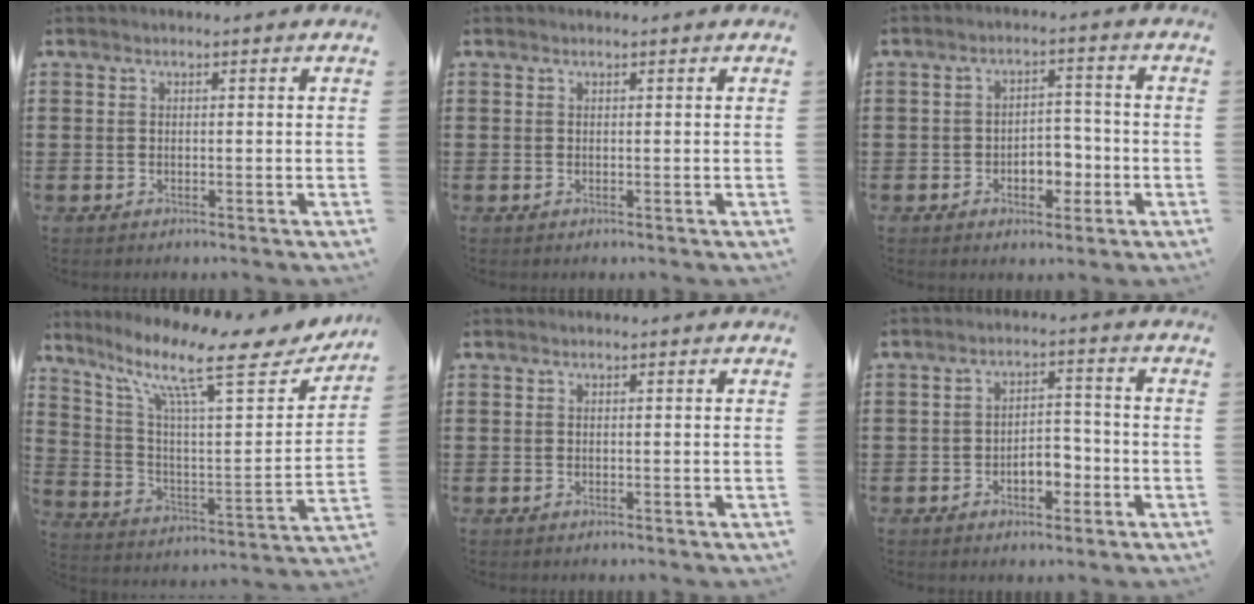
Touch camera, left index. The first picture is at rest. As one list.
[{"total": 0.0}, {"total": 4.5, "force": [-1.7, 2.9, 2.9], "torque": [-0.050, 0.005, -0.036]}, {"total": 14.8, "force": [10.1, 2.8, 10.5], "torque": [-0.214, -0.052, 0.157]}, {"total": 0.0}, {"total": 4.6, "force": [-1.9, 2.5, 3.3], "torque": [-0.052, 0.006, -0.039]}]